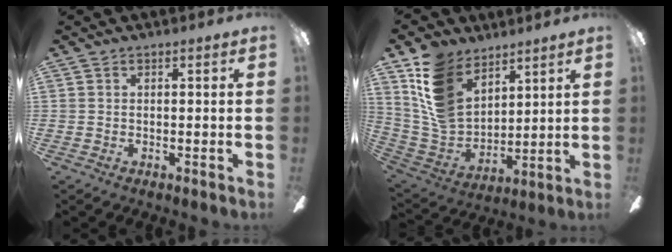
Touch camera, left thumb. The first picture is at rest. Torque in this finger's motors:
{"motor_torque": [1.67, 1.42, 1.41, -1.14, 0.48]}